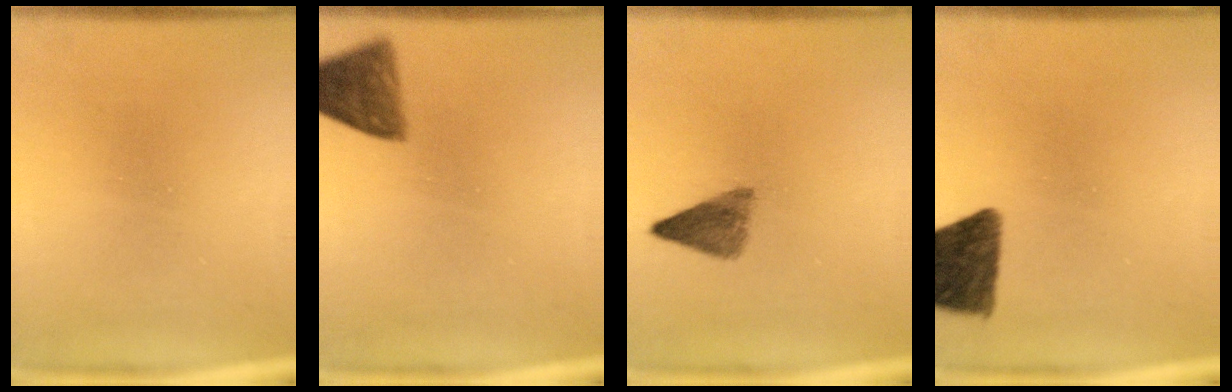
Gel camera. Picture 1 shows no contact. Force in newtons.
{"total": 6.4}
{"total": 3.5}
{"total": 11.2}